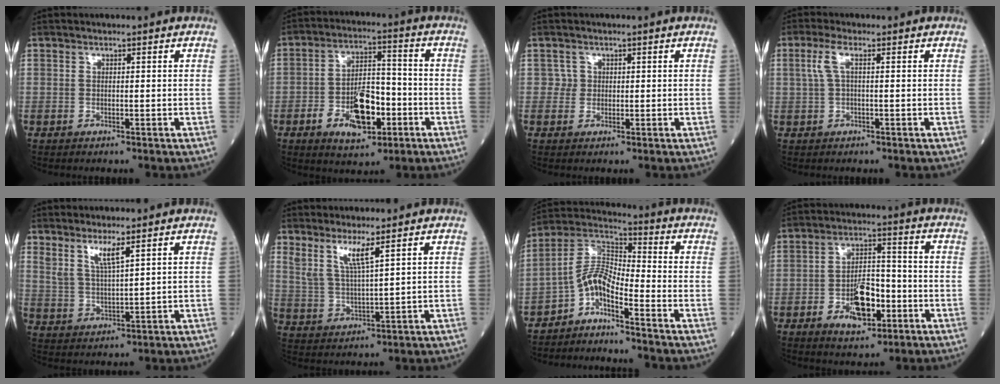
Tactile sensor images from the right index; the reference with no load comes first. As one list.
[{"total": 10.5, "force": [-4.0, 4.4, 8.6], "torque": [-0.157, 0.006, -0.064]}, {"total": 1.3, "force": [0.2, 1.3, -0.1], "torque": [0.012, 0.003, -0.003]}, {"total": 2.8, "force": [0.6, 0.5, 2.7], "torque": [-0.065, 0.016, 0.014]}, {"total": 4.4, "force": [3.0, 0.1, 3.3], "torque": [-0.068, -0.011, 0.063]}, {"total": 5.1, "force": [3.3, -0.3, 3.9], "torque": [-0.080, -0.013, 0.069]}, {"total": 6.9, "force": [-4.6, 1.7, 4.8], "torque": [-0.100, 0.021, -0.097]}, {"total": 8.9, "force": [-3.5, 3.8, 7.3], "torque": [-0.131, 0.008, -0.056]}]